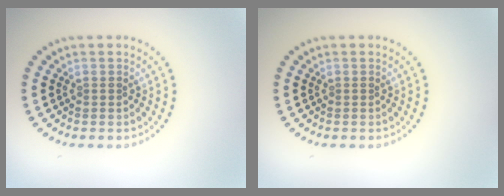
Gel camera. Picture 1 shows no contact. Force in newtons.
{"total": 0.0}